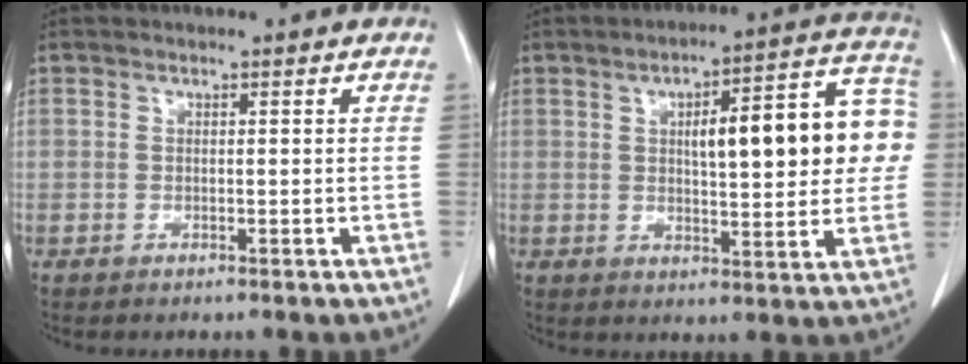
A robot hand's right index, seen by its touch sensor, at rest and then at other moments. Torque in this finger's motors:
{"motor_torque": [0.95, 0.45, 0.46, 0.08]}